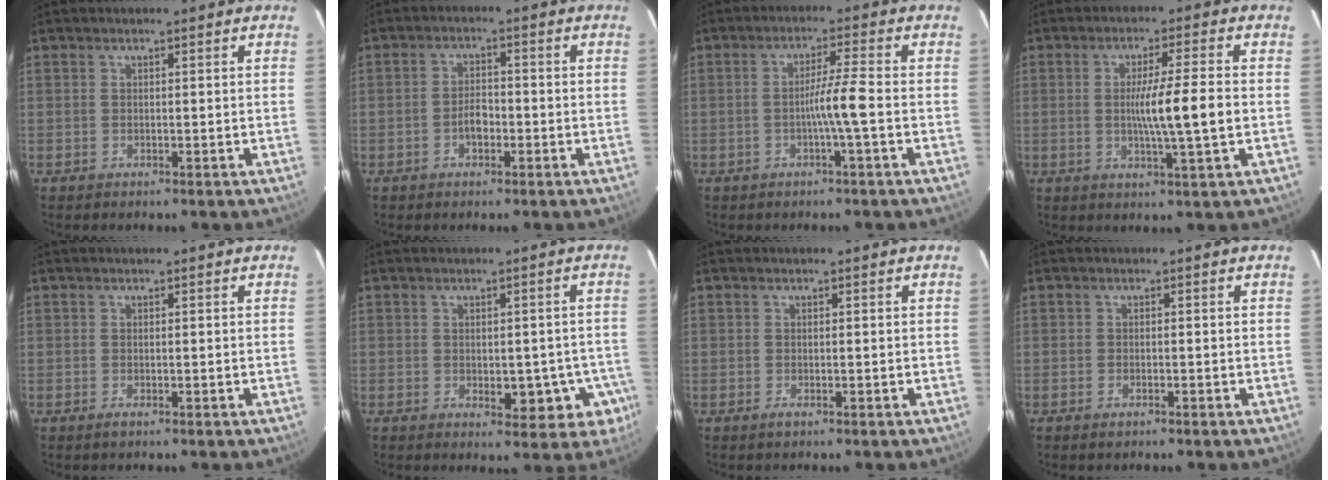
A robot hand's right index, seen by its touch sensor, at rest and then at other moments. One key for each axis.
{"total": 3.1, "fx": -1.2, "fy": 1.5, "fz": 2.4, "tx": -0.045, "ty": 0.006, "tz": -0.022}
{"total": 4.7, "fx": -1.2, "fy": -1.0, "fz": 4.5, "tx": -0.078, "ty": 0.004, "tz": -0.022}
{"total": 8.2, "fx": -0.5, "fy": -0.7, "fz": 8.1, "tx": -0.137, "ty": -0.009, "tz": -0.009}
{"total": 0.7, "fx": -0.3, "fy": 0.2, "fz": 0.6, "tx": -0.009, "ty": -0.001, "tz": -0.005}
{"total": 7.4, "fx": -2.4, "fy": 4.1, "fz": 5.7, "tx": -0.045, "ty": 0.010, "tz": -0.021}
{"total": 0.7, "fx": -0.4, "fy": 0.1, "fz": 0.6, "tx": -0.010, "ty": -0.001, "tz": -0.006}
{"total": 0.8, "fx": -0.6, "fy": 0.2, "fz": 0.4, "tx": -0.012, "ty": -0.001, "tz": -0.008}